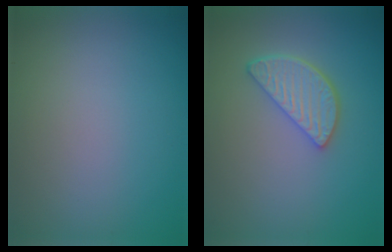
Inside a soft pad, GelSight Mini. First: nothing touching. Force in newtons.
{"total": 3.7, "press": 3.1, "slide": 2.0}